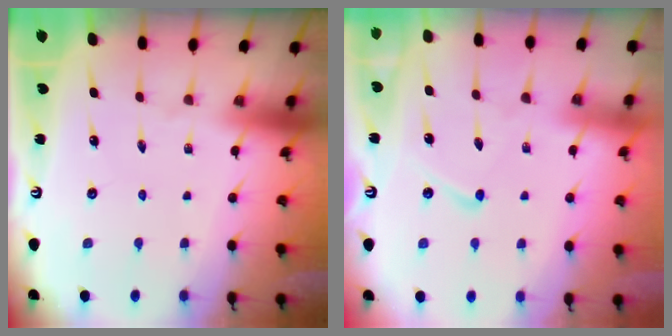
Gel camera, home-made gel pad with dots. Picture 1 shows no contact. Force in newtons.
{"total": 7.6, "press": 7.5, "slide": 0.8}